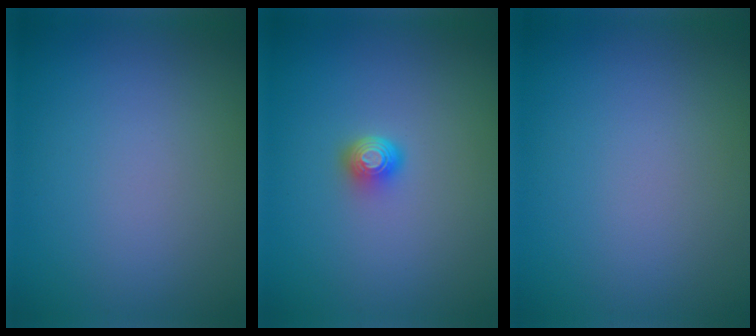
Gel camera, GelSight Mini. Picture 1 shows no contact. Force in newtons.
{"total": 1.6, "press": 1.2, "slide": 1.1}
{"total": 0.0}